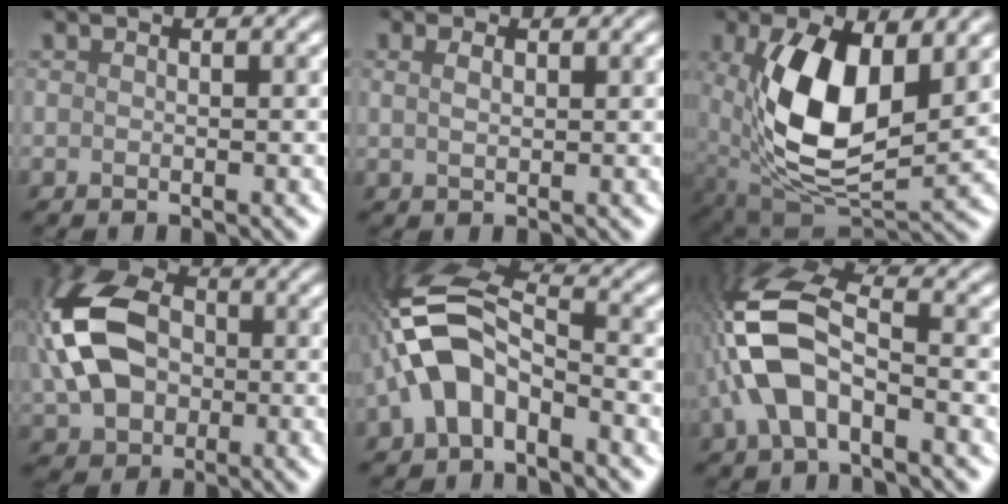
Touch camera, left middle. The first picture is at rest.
{"total": 0.7, "force": [0.1, -0.6, -0.4], "torque": [-0.010, 0.003, 0.021]}
{"total": 8.4, "force": [1.2, 3.8, 7.4], "torque": [-0.171, -0.005, 0.039]}
{"total": 9.9, "force": [0.0, 7.4, 6.7], "torque": [-0.187, 0.005, 0.009]}
{"total": 6.4, "force": [-3.1, 3.3, 4.5], "torque": [-0.124, 0.019, -0.054]}
{"total": 7.0, "force": [-2.6, 3.4, 5.5], "torque": [-0.154, 0.020, -0.042]}